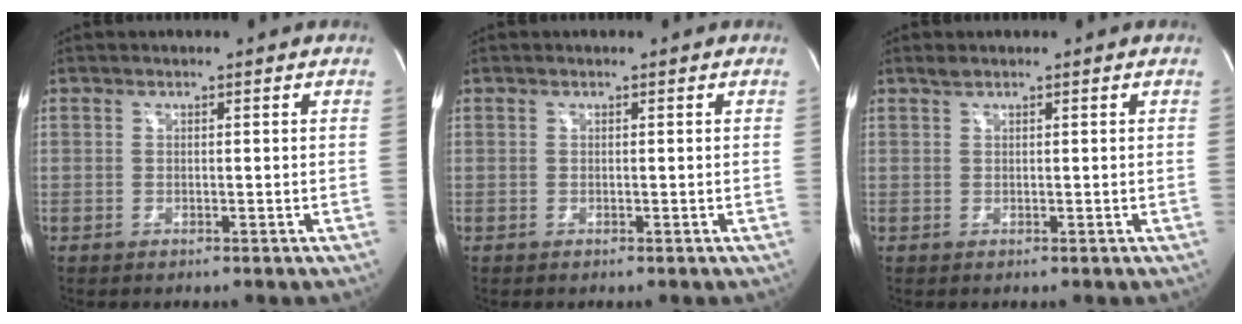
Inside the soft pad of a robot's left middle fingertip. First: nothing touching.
{"total": 0.0}
{"total": 0.7, "force": [0.6, 0.0, 0.3], "torque": [-0.011, 0.006, 0.016]}